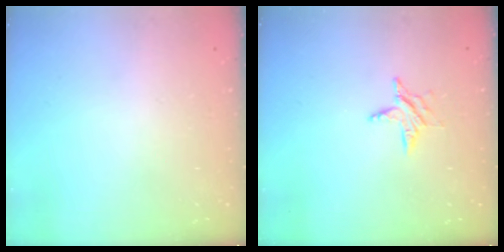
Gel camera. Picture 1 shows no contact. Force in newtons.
{"total": 5.3, "press": 5.3, "slide": 0.5}